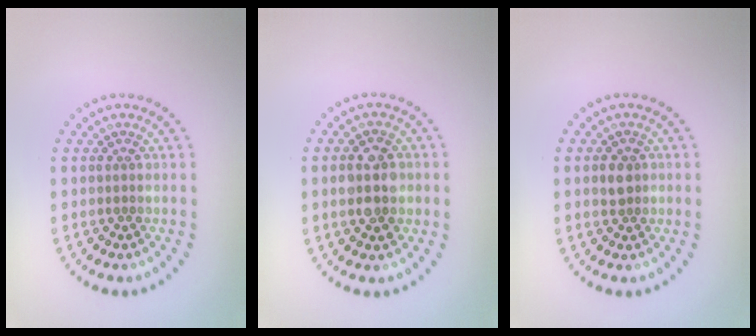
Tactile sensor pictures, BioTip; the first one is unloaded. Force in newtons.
{"total": 4.0, "press": 4.0, "slide": 0.1}
{"total": 1.7, "press": 1.7, "slide": 0.5}